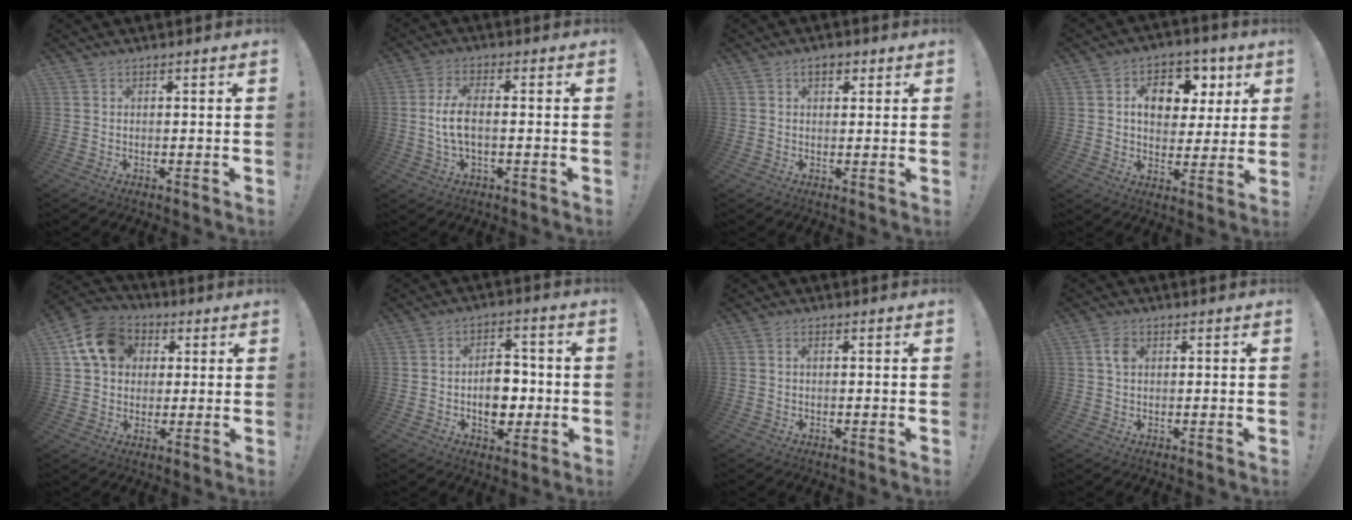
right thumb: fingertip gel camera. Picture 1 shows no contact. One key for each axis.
{"total": 7.1, "fx": -0.7, "fy": 2.5, "fz": 6.6, "tx": -0.140, "ty": -0.004, "tz": -0.014}
{"total": 3.6, "fx": 1.5, "fy": 2.1, "fz": 2.5, "tx": -0.035, "ty": 0.001, "tz": 0.025}
{"total": 11.7, "fx": 4.1, "fy": 8.6, "fz": 6.9, "tx": -0.087, "ty": -0.018, "tz": 0.076}
{"total": 14.1, "fx": 4.9, "fy": 11.1, "fz": 7.2, "tx": -0.104, "ty": -0.007, "tz": 0.099}
{"total": 10.1, "fx": -1.6, "fy": 7.1, "fz": 7.0, "tx": -0.088, "ty": 0.014, "tz": -0.024}
{"total": 1.1, "fx": 0.0, "fy": 0.7, "fz": 0.9, "tx": -0.019, "ty": 0.003, "tz": 0.001}
{"total": 3.2, "fx": 0.8, "fy": 2.1, "fz": 2.3, "tx": -0.030, "ty": 0.000, "tz": 0.011}